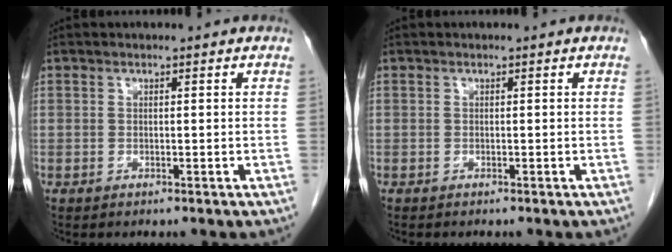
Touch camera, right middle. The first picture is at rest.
{"total": 0.5, "force": [-0.5, 0.1, 0.1], "torque": [-0.005, -0.001, -0.008]}